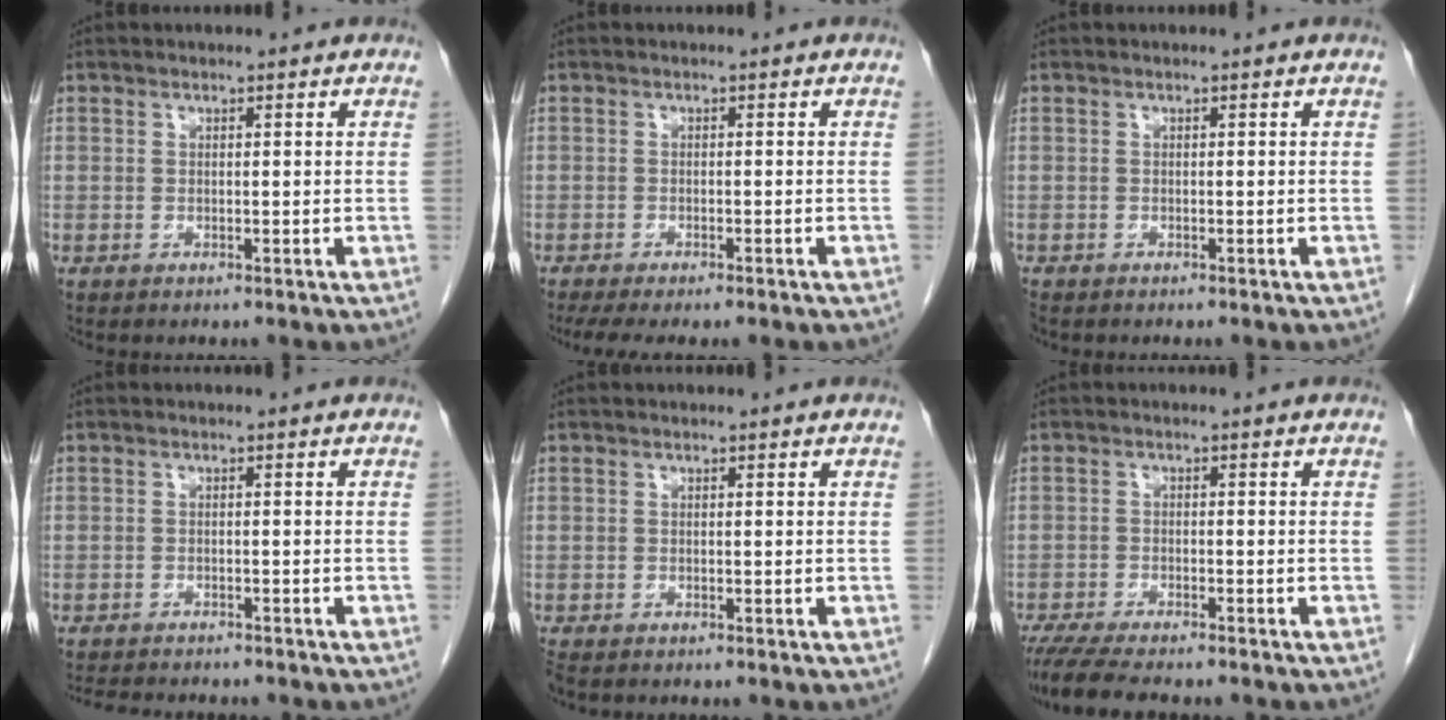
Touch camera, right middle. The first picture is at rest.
{"total": 8.7, "force": [-6.9, 1.9, 4.9], "torque": [-0.066, -0.007, -0.097]}
{"total": 0.8, "force": [-0.7, 0.4, 0.1], "torque": [-0.008, -0.001, -0.015]}
{"total": 10.6, "force": [-9.4, 2.7, 4.0], "torque": [-0.071, -0.007, -0.124]}
{"total": 1.4, "force": [-1.1, 0.5, 0.5], "torque": [-0.016, -0.005, -0.019]}
{"total": 9.2, "force": [-7.9, 1.3, 4.5], "torque": [-0.071, -0.019, -0.126]}